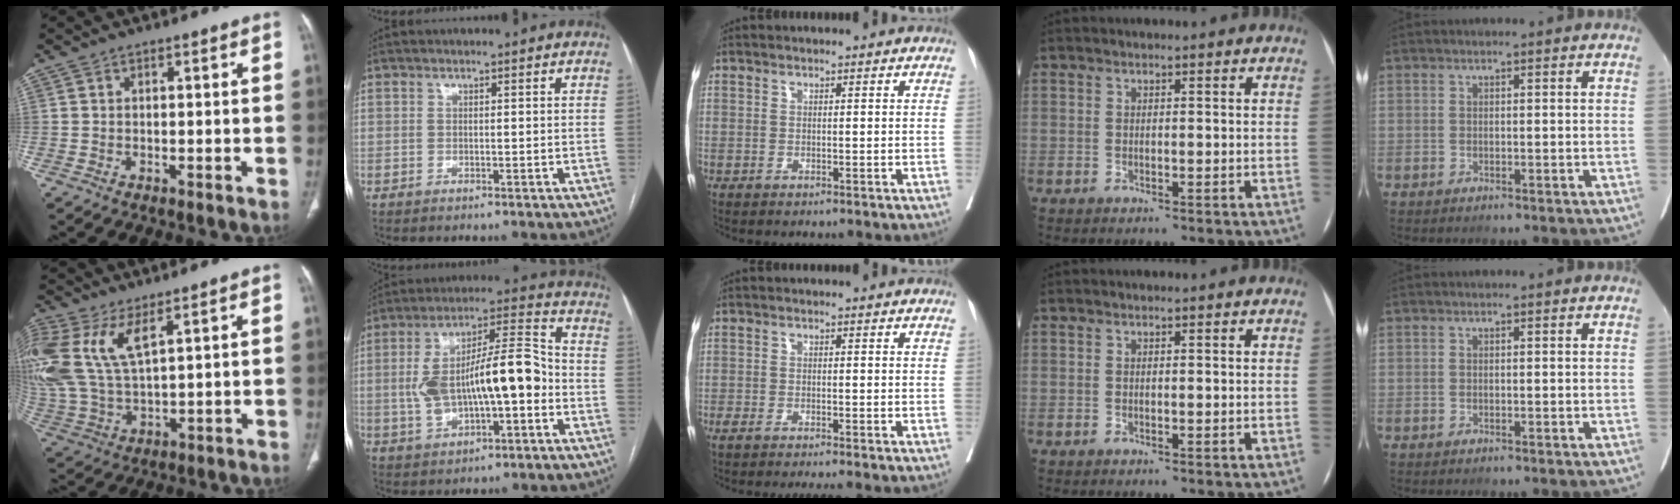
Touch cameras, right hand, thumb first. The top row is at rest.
{"thumb": {"total": 16.5, "force": [7.1, 7.6, 12.9], "torque": [-0.315, -0.011, 0.150]}, "index": {"total": 15.8, "force": [-2.1, 4.8, 14.9], "torque": [-0.271, 0.034, -0.027]}, "middle": {"total": 4.0, "force": [-3.4, -0.2, 2.0], "torque": [-0.022, -0.005, -0.055]}}